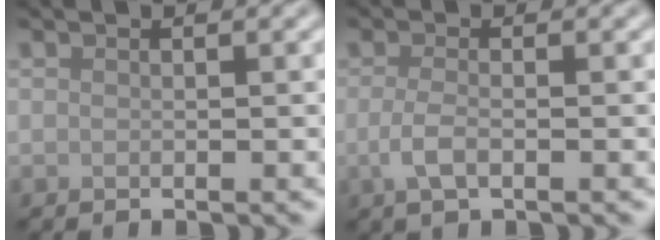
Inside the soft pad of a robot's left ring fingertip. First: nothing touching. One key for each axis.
{"total": 2.2, "fx": -0.6, "fy": 0.8, "fz": 1.9, "tx": -0.043, "ty": -0.005, "tz": -0.015}